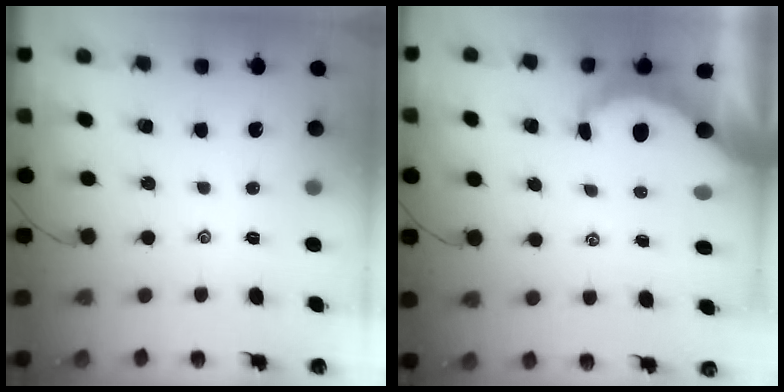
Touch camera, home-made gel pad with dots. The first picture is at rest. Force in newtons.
{"total": 5.0, "press": 5.0, "slide": 0.6}